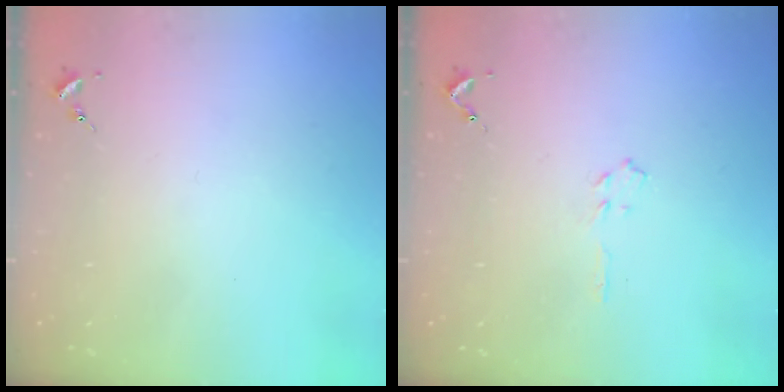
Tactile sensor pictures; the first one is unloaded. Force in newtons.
{"total": 3.5, "press": 3.5, "slide": 0.4}